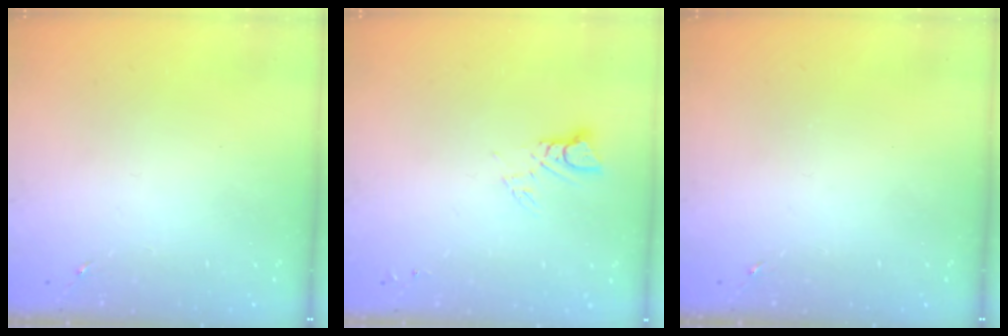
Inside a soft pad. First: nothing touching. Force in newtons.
{"total": 3.6, "press": 3.6, "slide": 0.2}
{"total": 0.0}